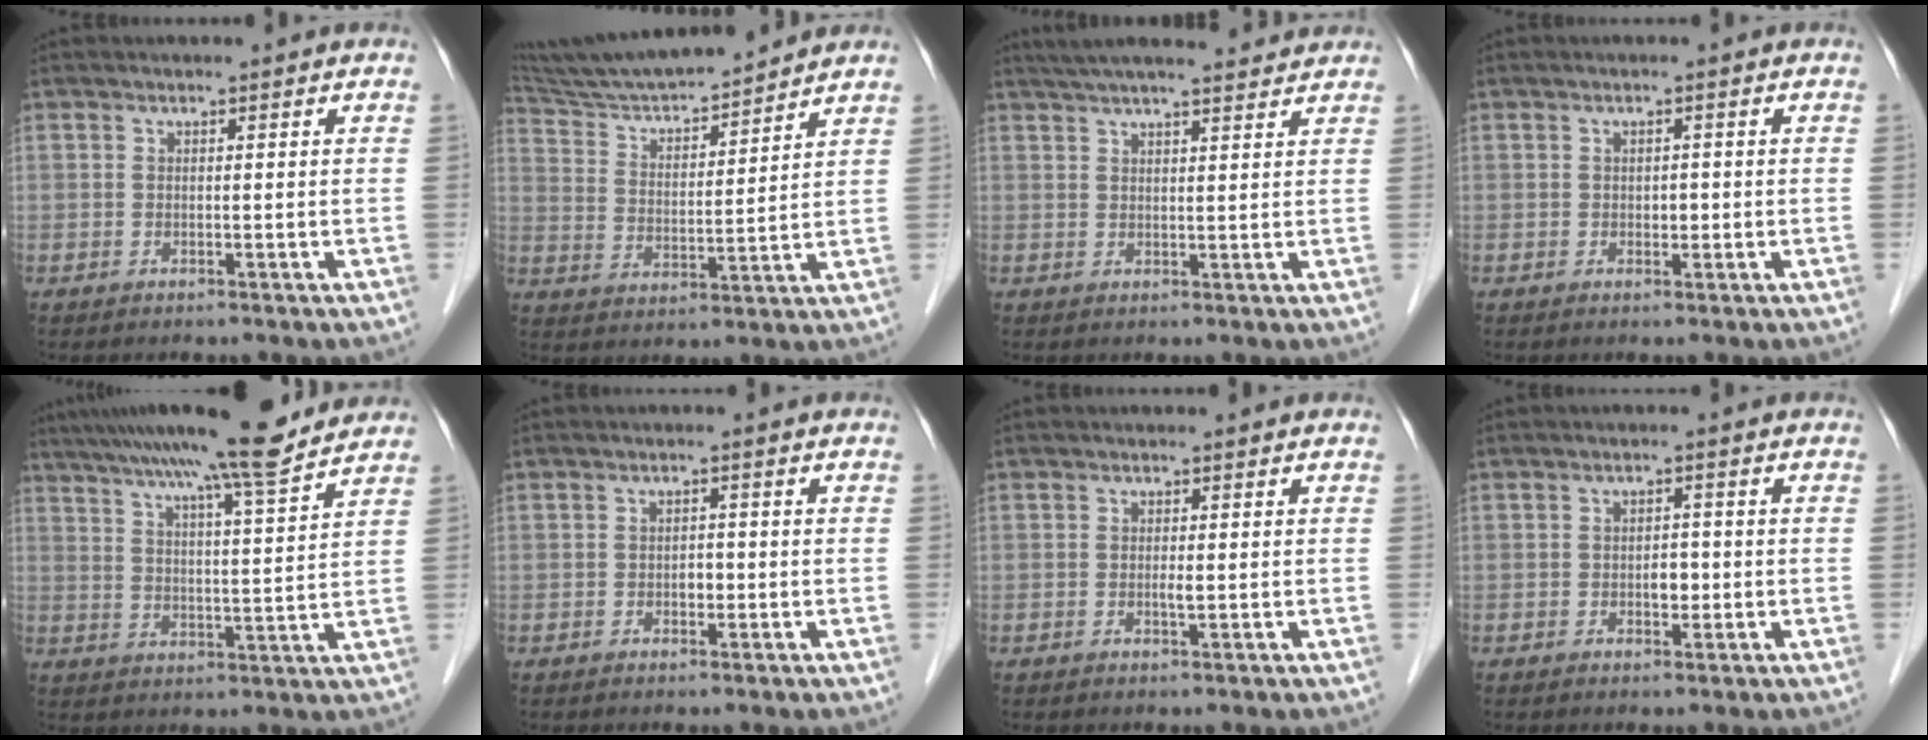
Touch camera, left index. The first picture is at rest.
{"total": 15.5, "force": [14.3, 0.9, 5.9], "torque": [-0.109, 0.010, 0.246]}
{"total": 13.2, "force": [11.8, 1.3, 5.7], "torque": [-0.093, 0.032, 0.164]}
{"total": 1.2, "force": [-0.2, 0.9, 0.9], "torque": [-0.013, 0.002, -0.001]}
{"total": 16.8, "force": [14.2, 0.1, 9.0], "torque": [-0.150, 0.024, 0.205]}
{"total": 1.5, "force": [-0.5, 1.0, 1.1], "torque": [-0.015, 0.003, -0.007]}
{"total": 0.9, "force": [-0.1, 0.1, 0.9], "torque": [-0.018, -0.002, -0.001]}
{"total": 2.2, "force": [-0.5, 1.3, 1.7], "torque": [-0.024, 0.003, -0.005]}